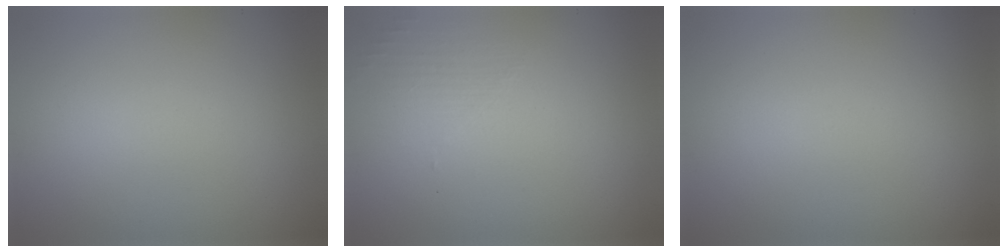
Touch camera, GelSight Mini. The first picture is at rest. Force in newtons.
{"total": 1.3, "press": 0.1, "slide": 1.3}
{"total": 0.0}